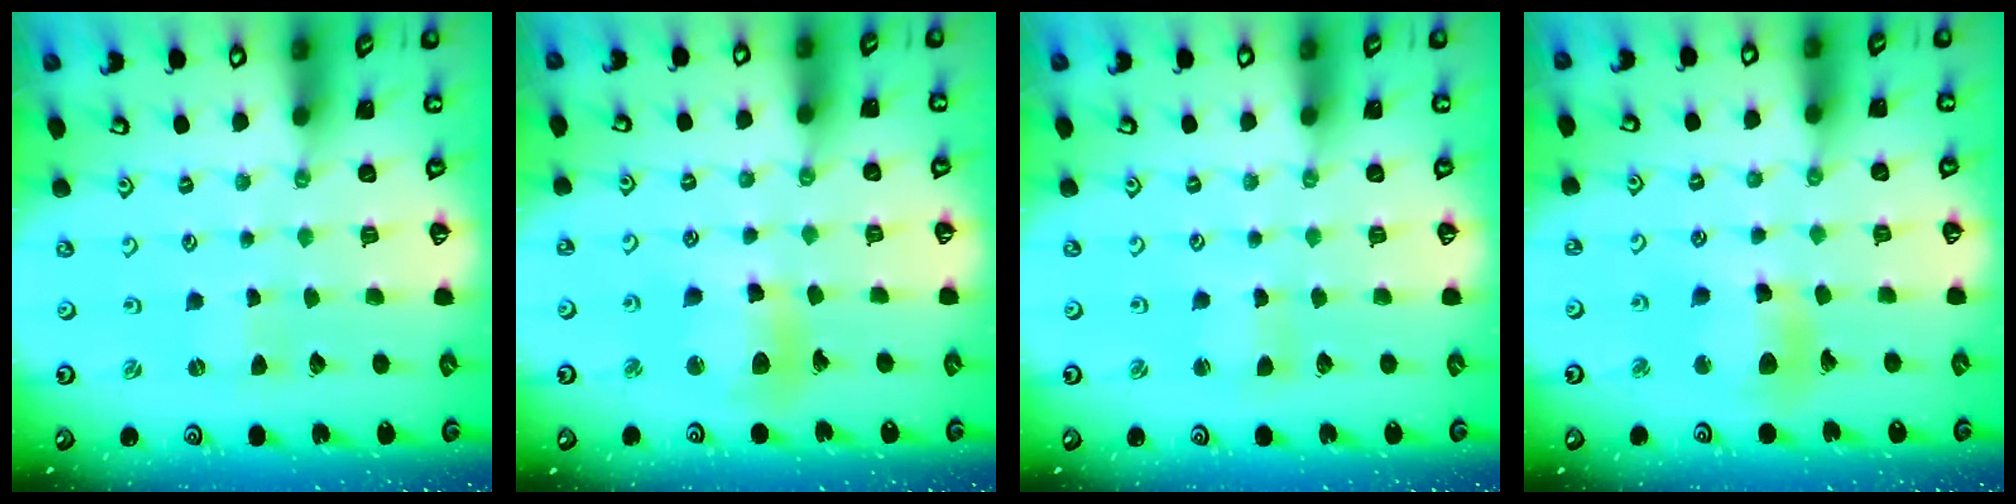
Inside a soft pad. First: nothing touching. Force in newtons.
{"total": 12.0, "press": 11.7, "slide": 2.6}
{"total": 1.7, "press": 1.7, "slide": 0.3}
{"total": 10.4, "press": 10.3, "slide": 1.2}